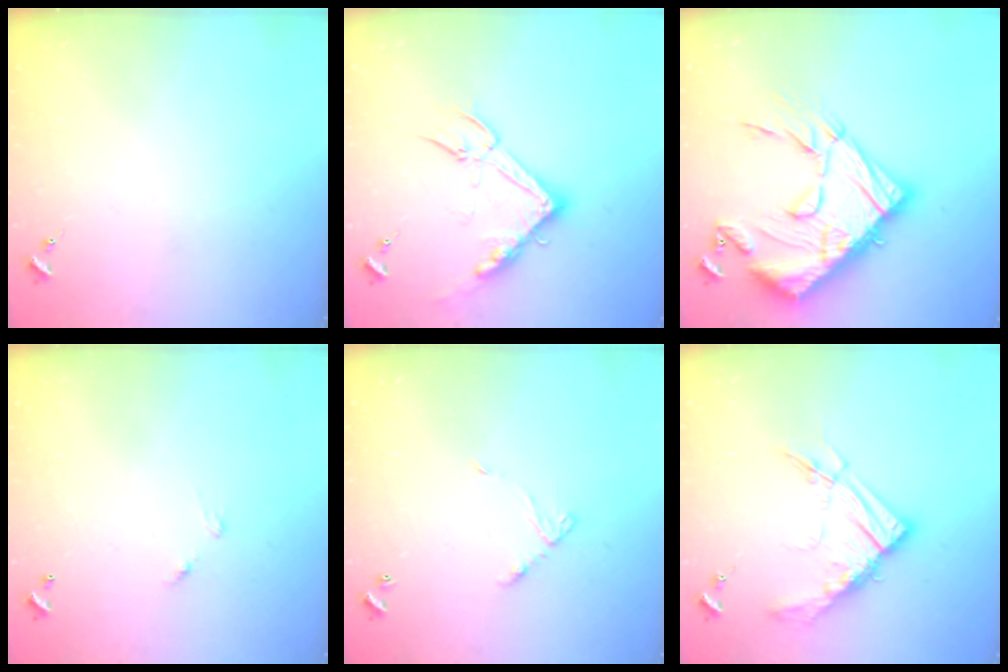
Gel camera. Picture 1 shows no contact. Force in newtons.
{"total": 15.6, "press": 15.6, "slide": 0.6}
{"total": 30.1, "press": 30.0, "slide": 2.9}
{"total": 4.9, "press": 4.9, "slide": 0.3}
{"total": 6.2, "press": 6.2, "slide": 0.4}
{"total": 14.1, "press": 14.0, "slide": 1.5}